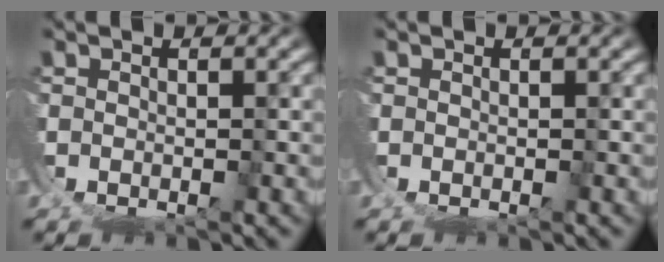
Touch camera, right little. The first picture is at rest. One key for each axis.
{"total": 0.0}